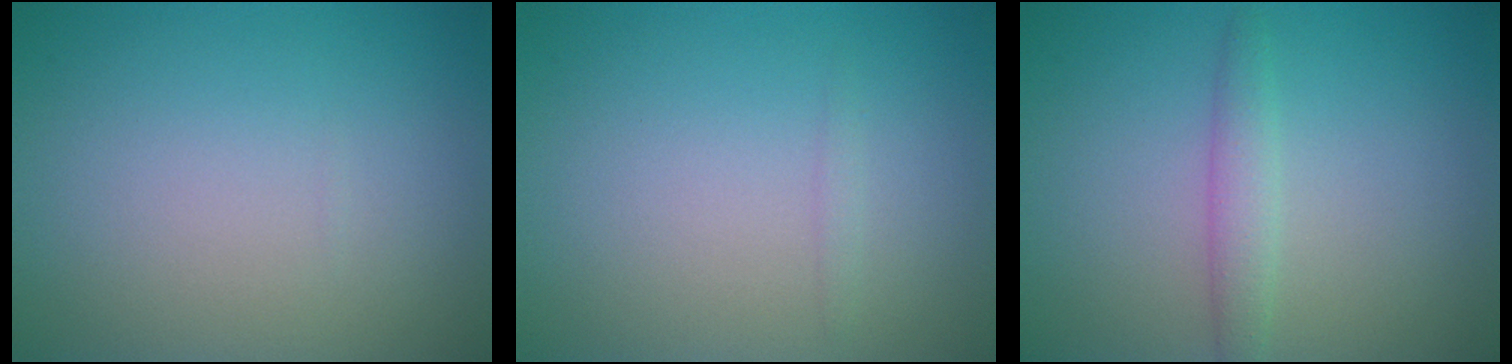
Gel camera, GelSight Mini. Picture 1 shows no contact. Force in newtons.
{"total": 0.5, "press": 0.5, "slide": 0.0}
{"total": 1.9, "press": 1.9, "slide": 0.2}